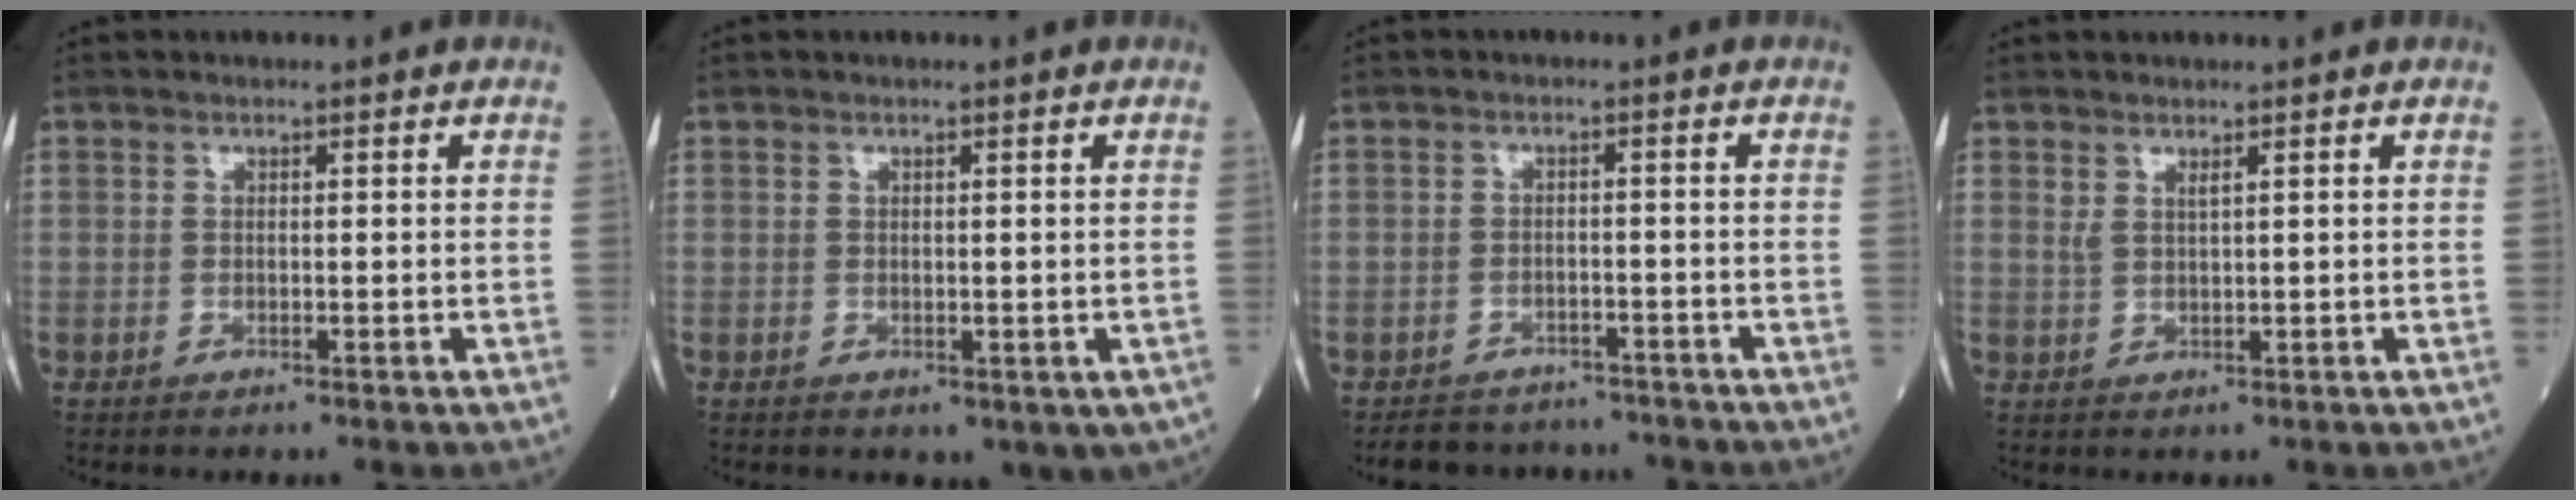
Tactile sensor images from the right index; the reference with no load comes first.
{"total": 2.9, "force": [-0.6, 1.8, 2.2], "torque": [-0.022, -0.002, 0.004]}
{"total": 6.6, "force": [-5.9, 2.9, 0.2], "torque": [0.010, 0.011, -0.080]}
{"total": 1.5, "force": [1.0, 0.1, 1.1], "torque": [-0.031, -0.001, 0.026]}